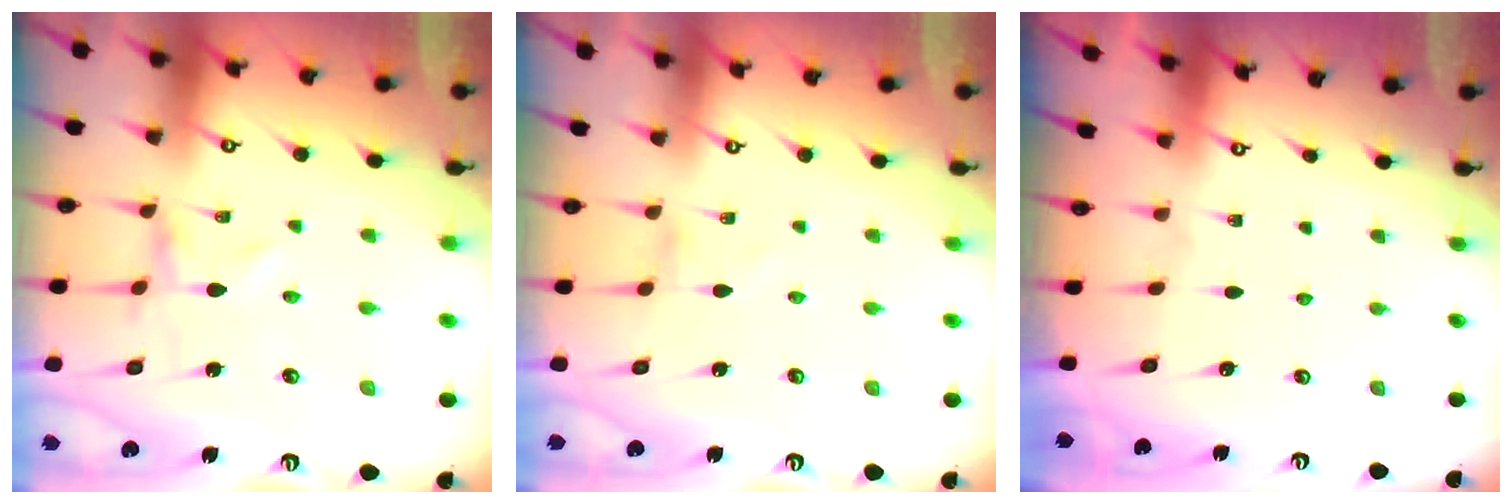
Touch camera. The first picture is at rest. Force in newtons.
{"total": 1.4, "press": 1.4, "slide": 0.1}
{"total": 0.0}